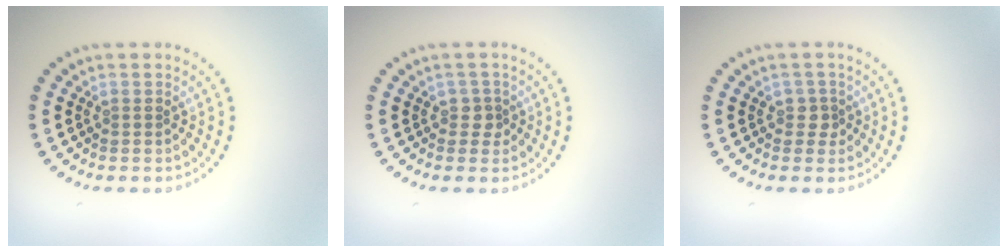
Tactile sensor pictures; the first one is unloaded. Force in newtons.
{"total": 1.4, "press": 1.1, "slide": 0.8}
{"total": 1.4, "press": 1.1, "slide": 0.8}